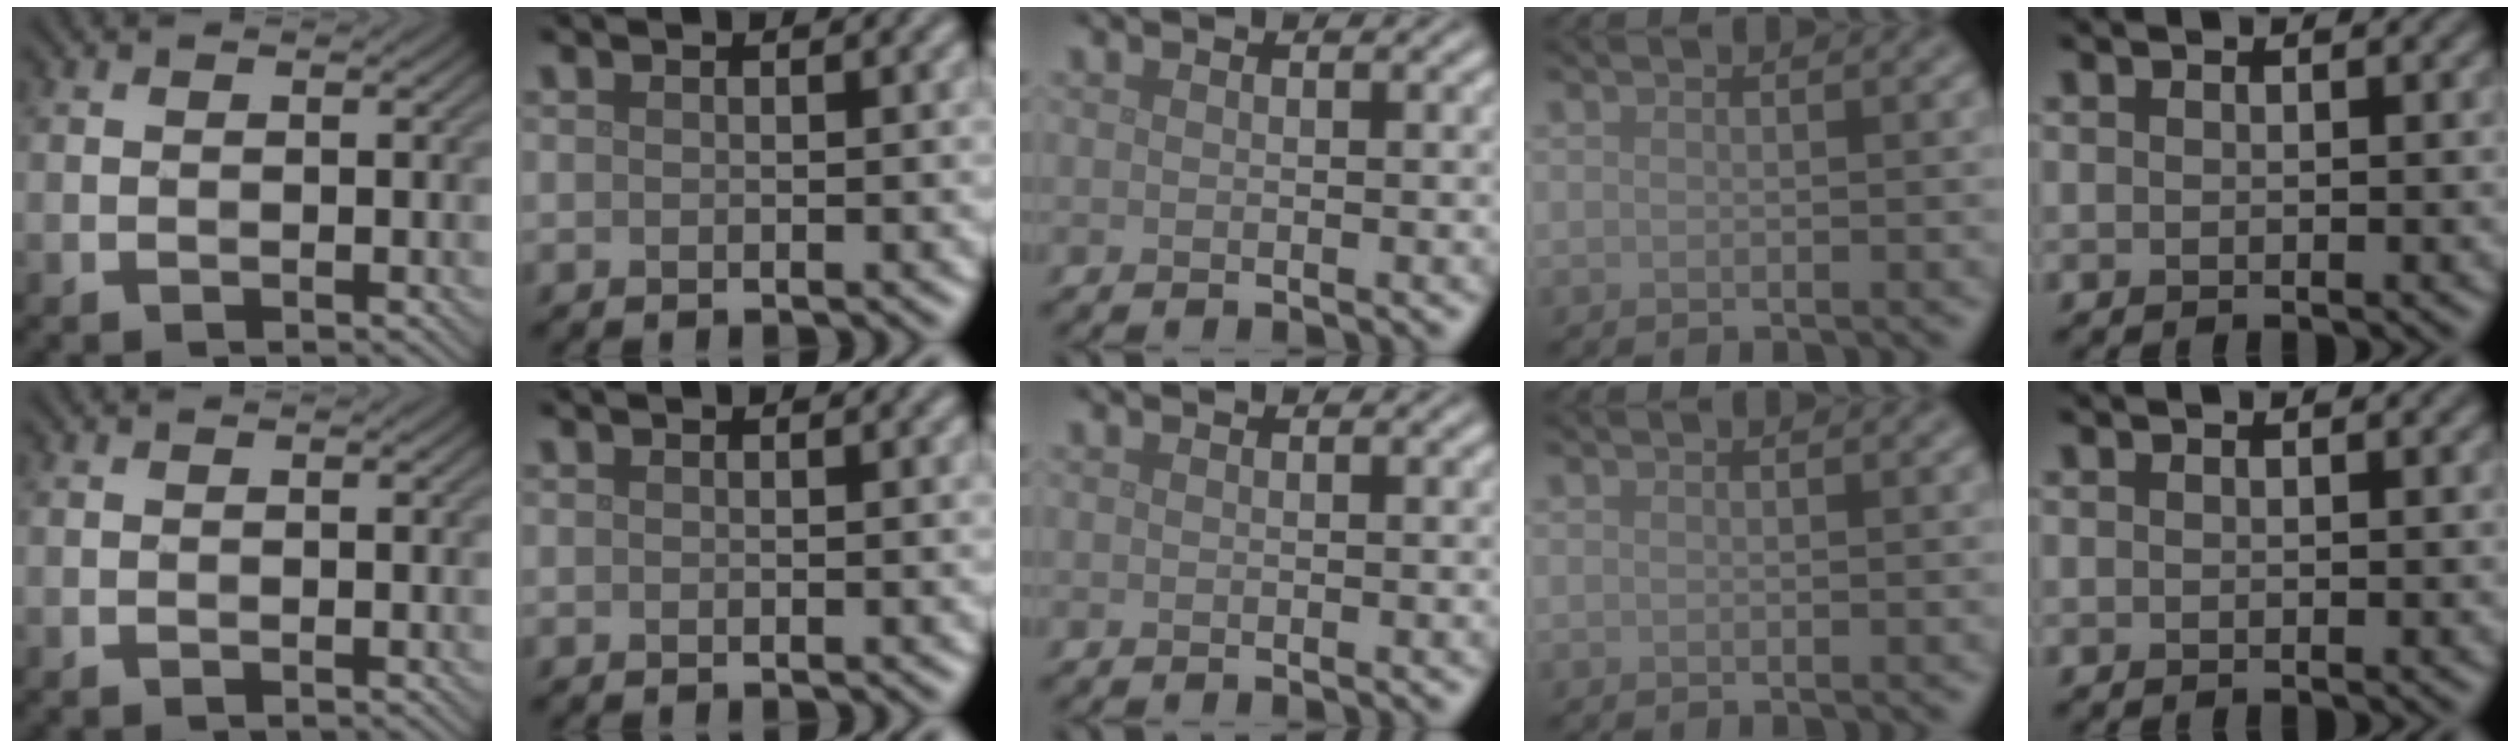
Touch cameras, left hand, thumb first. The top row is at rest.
{}